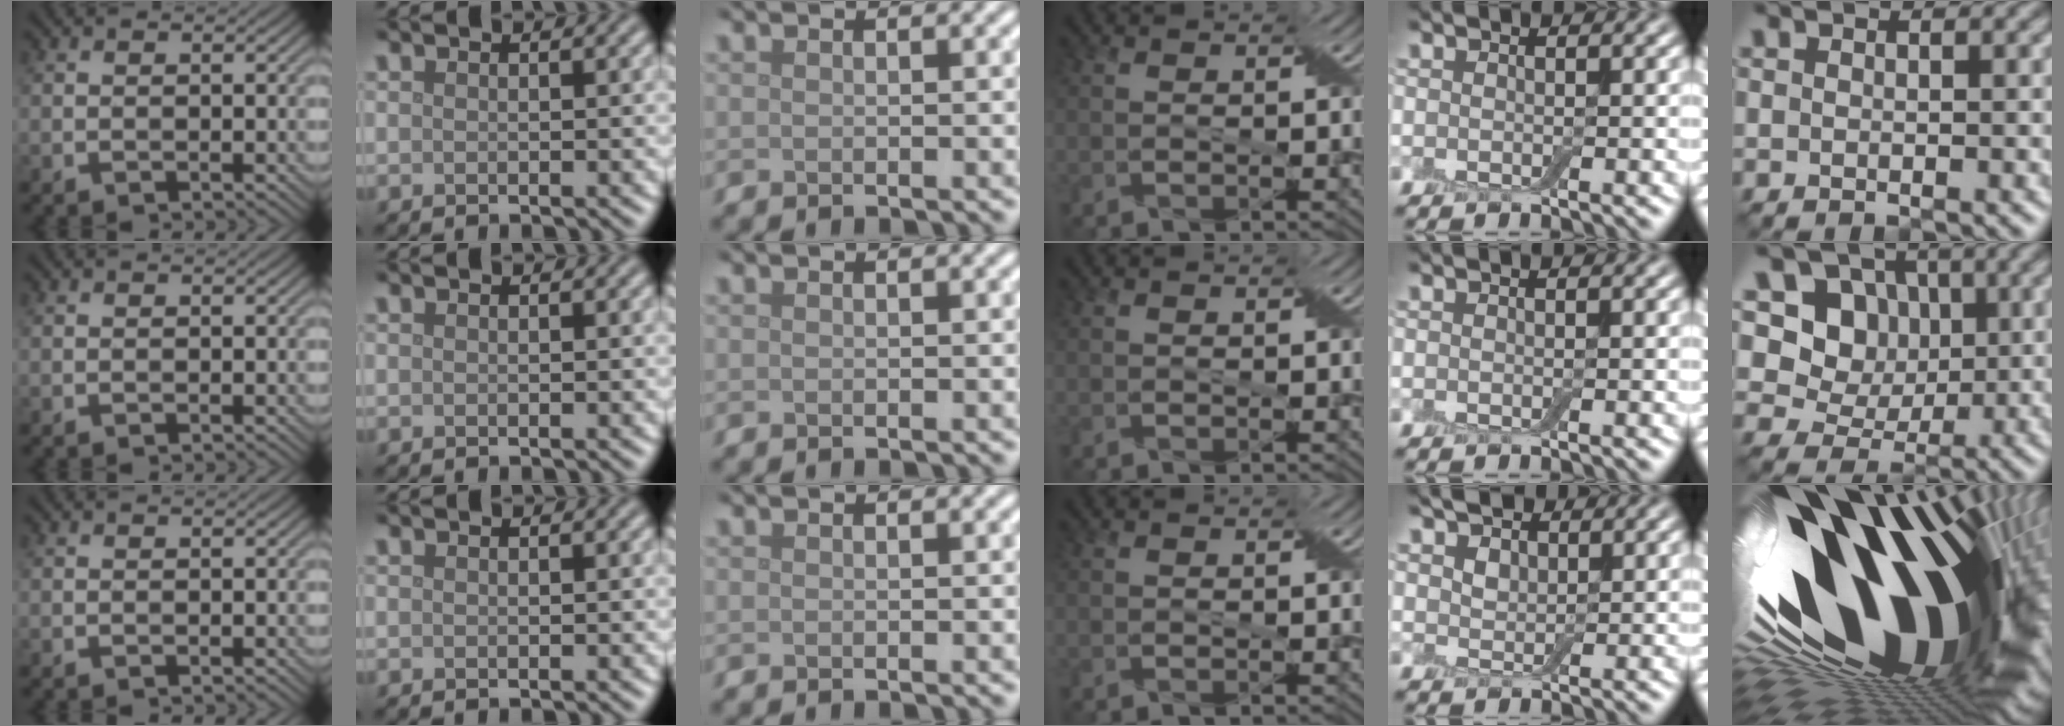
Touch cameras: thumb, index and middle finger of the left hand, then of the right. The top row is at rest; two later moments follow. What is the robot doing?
{"motion": "extract", "object": "drawer"}